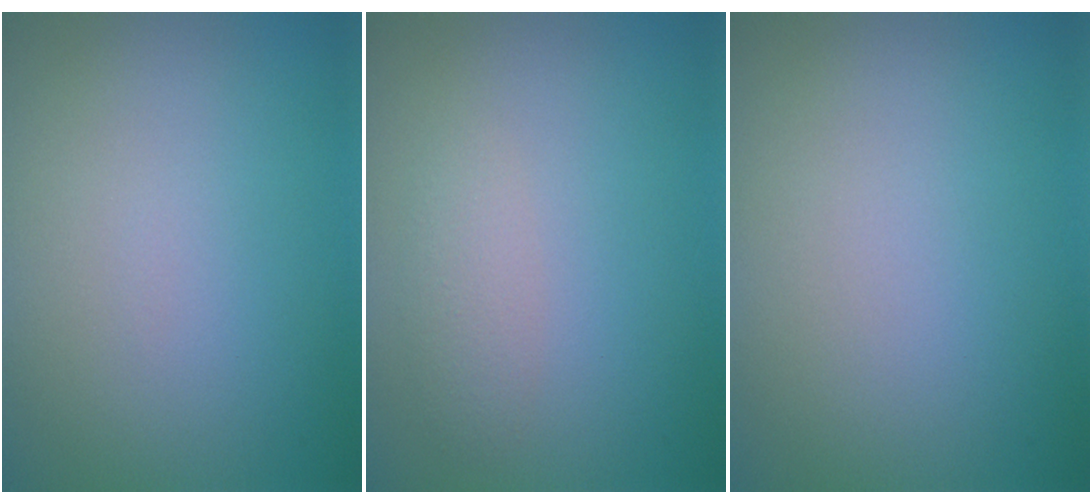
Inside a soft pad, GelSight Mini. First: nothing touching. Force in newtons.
{"total": 1.5, "press": 1.5, "slide": 0.1}
{"total": 0.0}